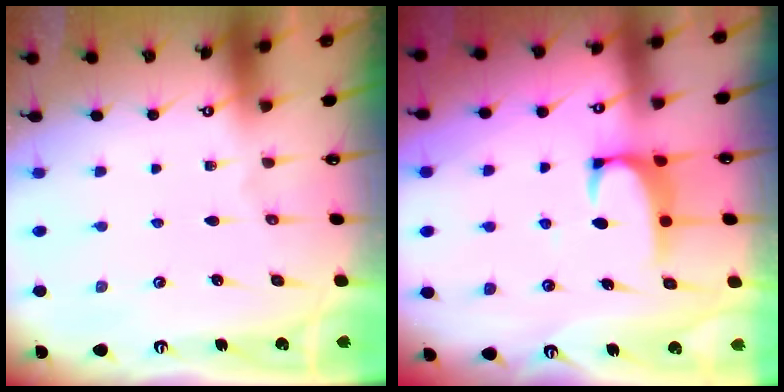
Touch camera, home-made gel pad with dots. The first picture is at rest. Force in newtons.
{"total": 1.8, "press": 1.7, "slide": 0.6}